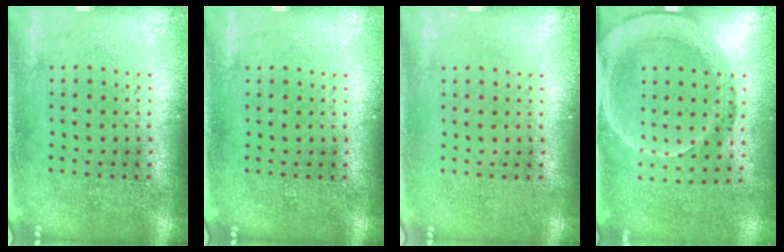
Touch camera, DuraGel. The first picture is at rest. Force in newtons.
{"total": 0.0}
{"total": 0.0}
{"total": 1.8, "press": 1.5, "slide": 1.0}